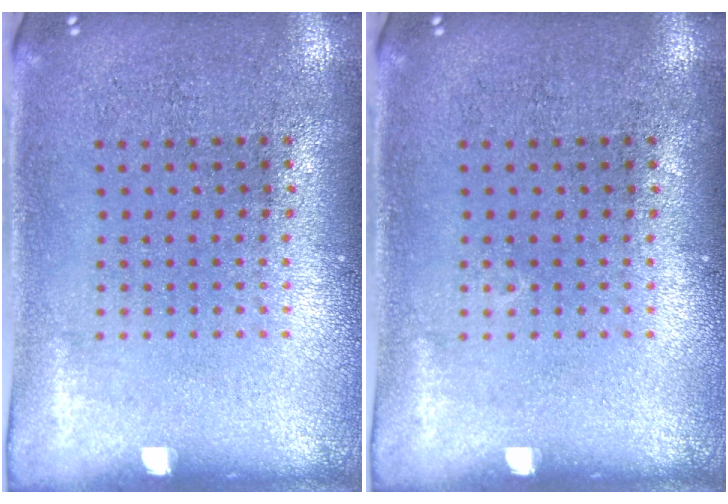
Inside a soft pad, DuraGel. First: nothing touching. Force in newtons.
{"total": 0.0}